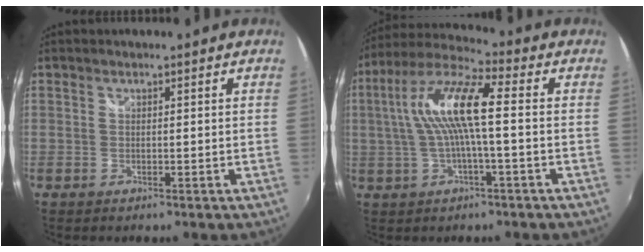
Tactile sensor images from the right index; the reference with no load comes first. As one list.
[{"total": 12.4, "force": [0.7, 2.2, 12.2], "torque": [-0.241, 0.019, 0.010]}]